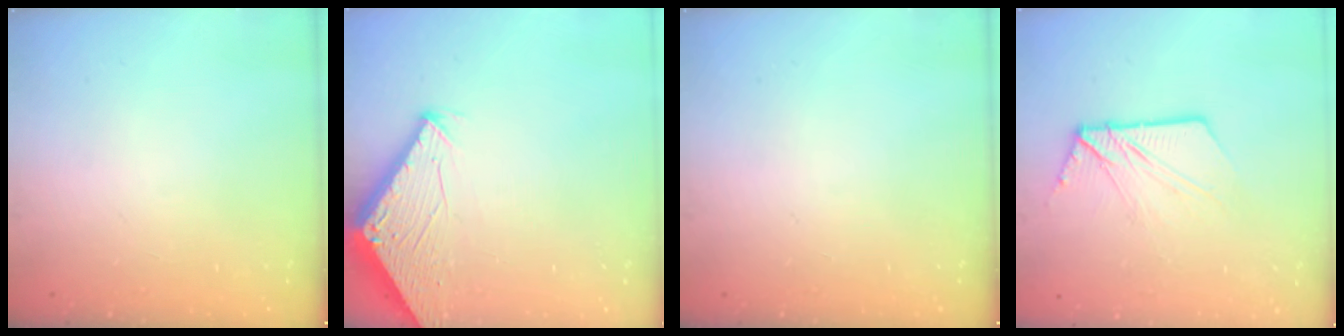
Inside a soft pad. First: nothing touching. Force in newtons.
{"total": 2.9, "press": 2.9, "slide": 0.2}
{"total": 0.0}
{"total": 11.5, "press": 11.5, "slide": 1.3}